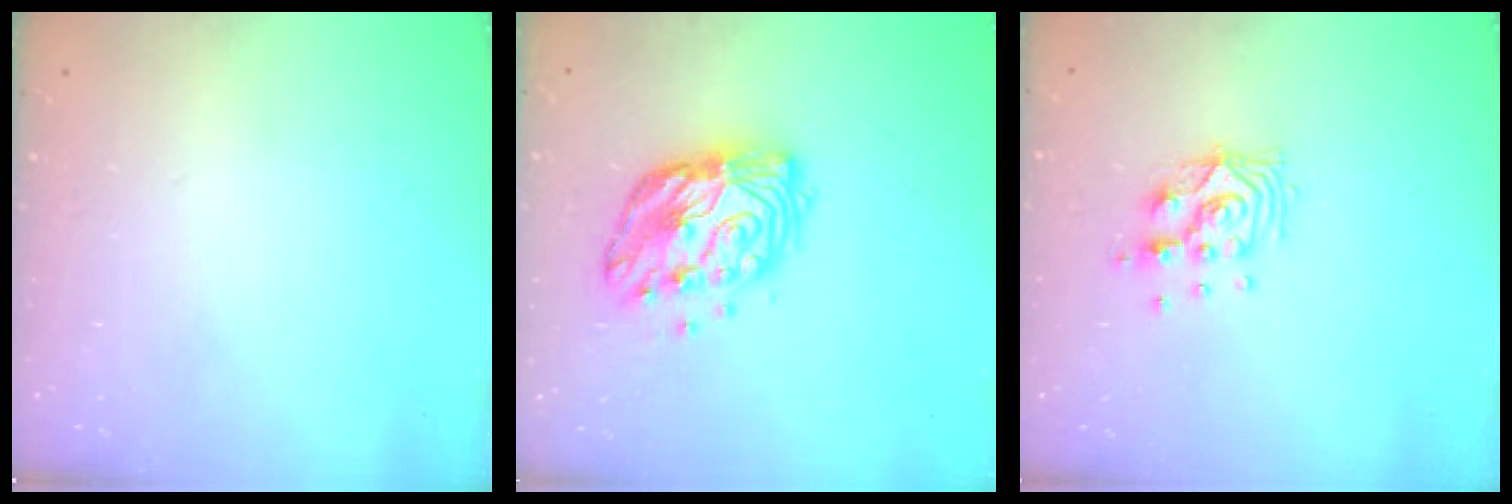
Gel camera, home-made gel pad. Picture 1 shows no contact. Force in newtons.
{"total": 13.0, "press": 13.0, "slide": 0.9}
{"total": 9.7, "press": 9.6, "slide": 0.8}